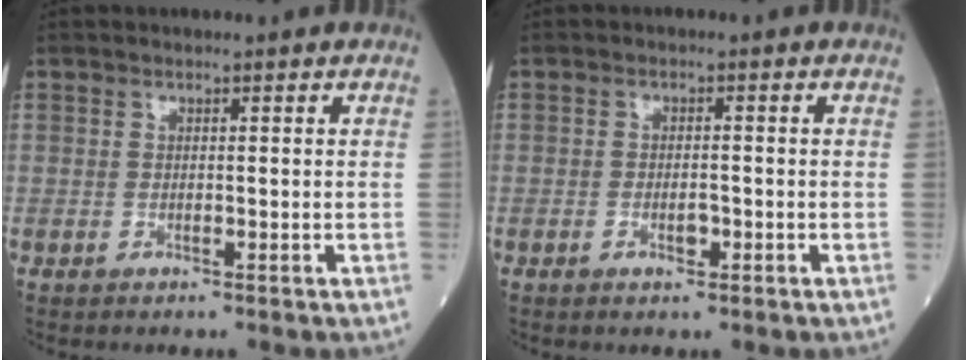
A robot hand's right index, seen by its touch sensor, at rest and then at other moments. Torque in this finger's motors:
{"motor_torque": [-0.27, -0.06, -0.01, 0.00]}